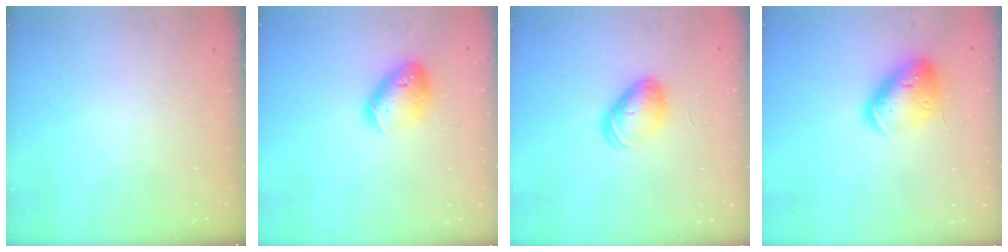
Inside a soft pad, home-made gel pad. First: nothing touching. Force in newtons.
{"total": 13.4, "press": 13.2, "slide": 2.1}
{"total": 9.0, "press": 8.9, "slide": 1.4}
{"total": 16.0, "press": 15.9, "slide": 2.1}